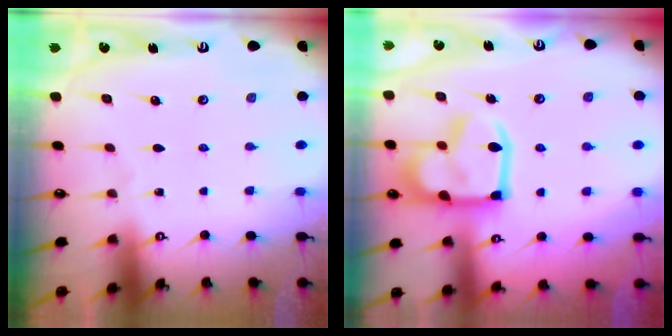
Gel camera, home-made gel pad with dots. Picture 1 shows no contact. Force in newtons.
{"total": 19.7, "press": 19.7, "slide": 1.4}